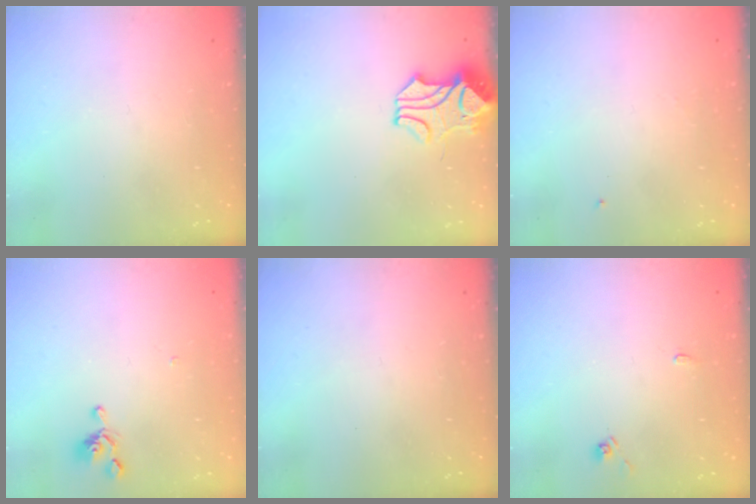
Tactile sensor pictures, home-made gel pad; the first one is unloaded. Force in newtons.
{"total": 2.4, "press": 2.2, "slide": 1.1}
{"total": 0.0}
{"total": 0.8, "press": 0.7, "slide": 0.5}
{"total": 0.0}
{"total": 2.8, "press": 2.7, "slide": 0.4}